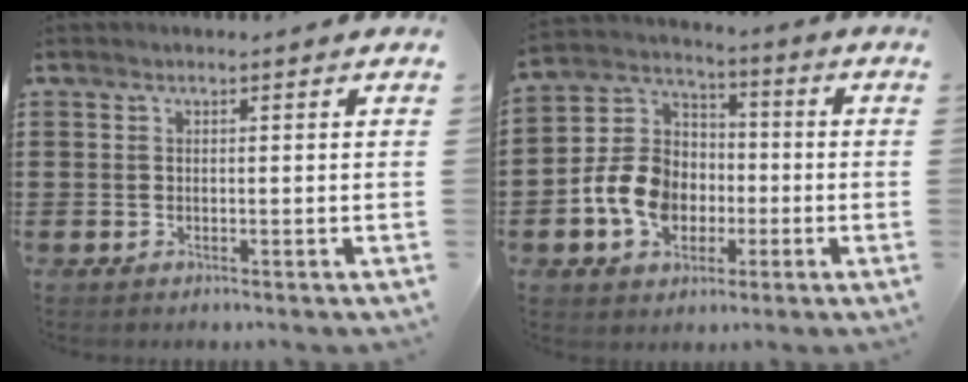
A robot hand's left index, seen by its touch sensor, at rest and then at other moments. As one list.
[{"total": 10.2, "force": [-3.0, 8.1, 5.4], "torque": [-0.154, 0.019, -0.061]}]